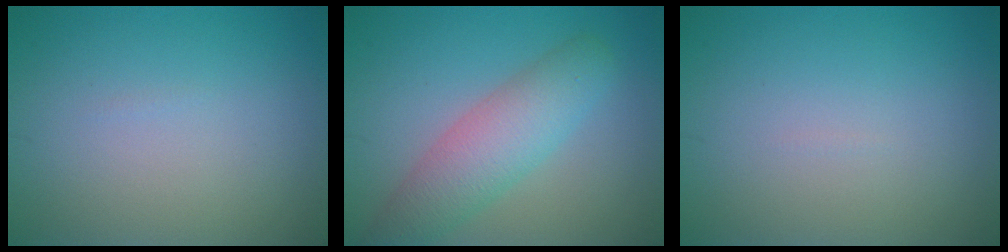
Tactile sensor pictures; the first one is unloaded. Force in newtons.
{"total": 5.0, "press": 5.0, "slide": 0.2}
{"total": 0.0}